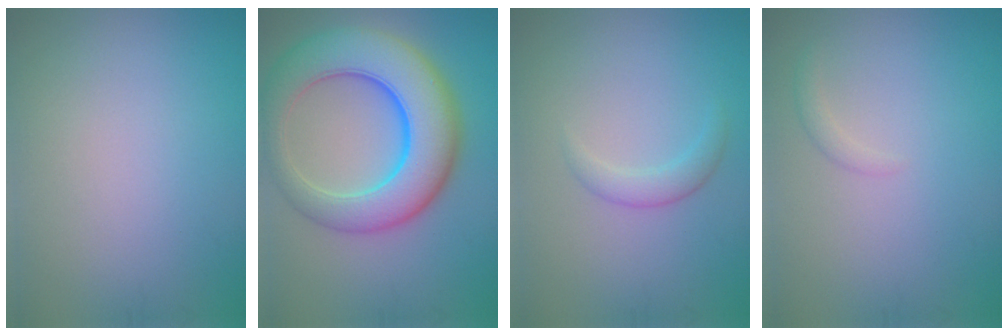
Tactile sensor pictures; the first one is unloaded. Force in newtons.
{"total": 10.1, "press": 10.1, "slide": 0.4}
{"total": 1.7, "press": 1.7, "slide": 0.1}
{"total": 0.8, "press": 0.8, "slide": 0.0}